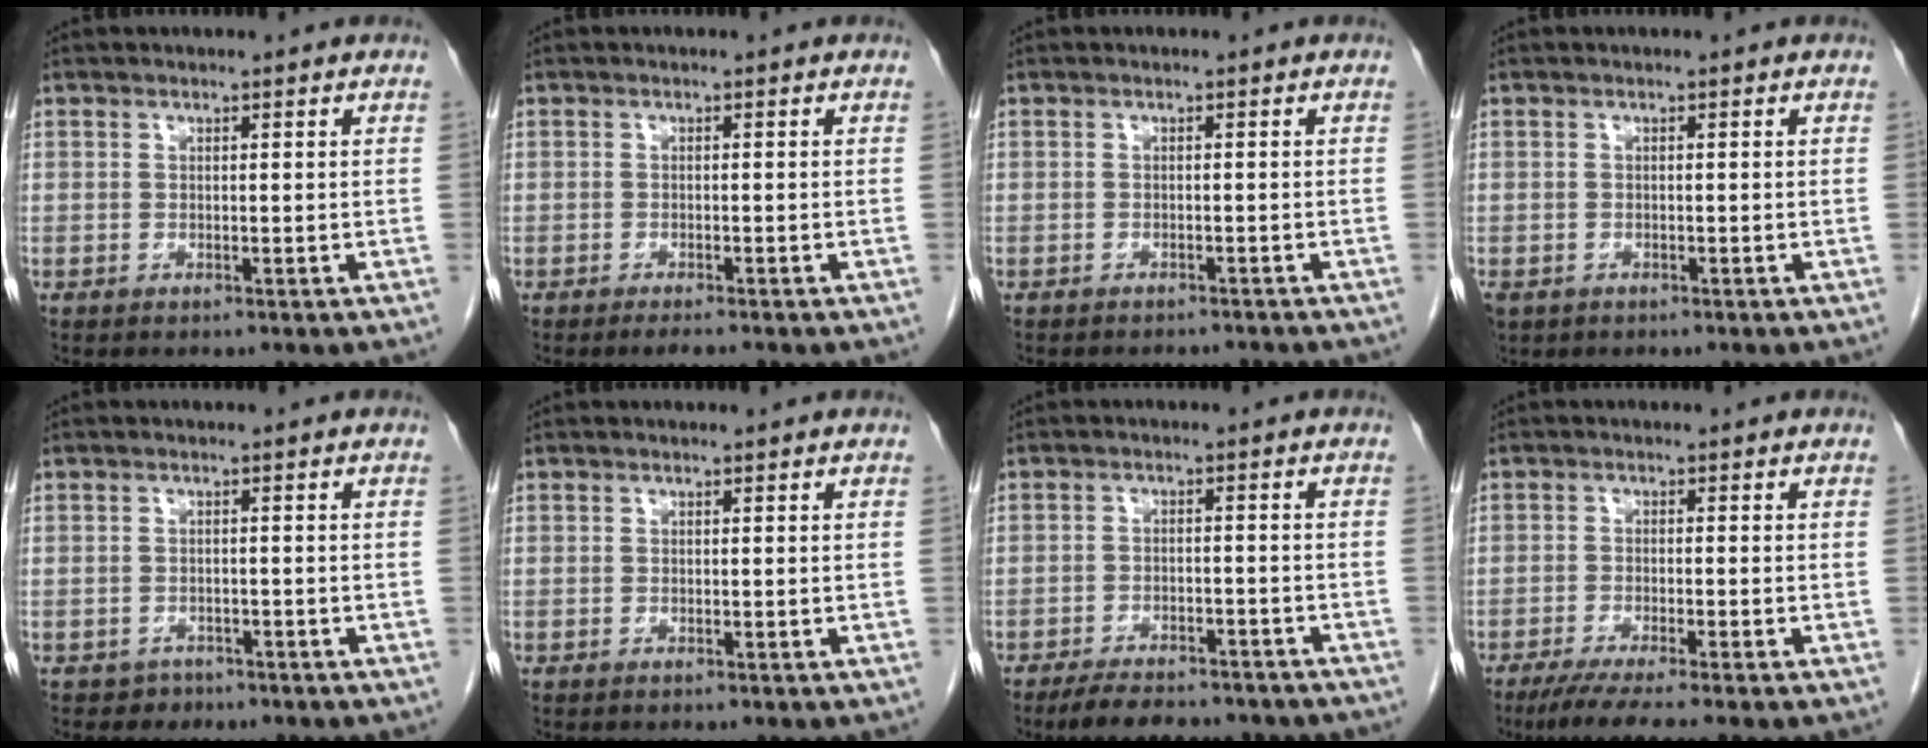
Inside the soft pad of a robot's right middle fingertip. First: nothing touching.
{"total": 2.0, "force": [-1.6, 0.2, 1.1], "torque": [-0.019, -0.005, -0.022]}
{"total": 3.9, "force": [-3.8, 0.9, 0.6], "torque": [-0.004, -0.005, -0.046]}
{"total": 2.7, "force": [-1.5, 2.0, 0.9], "torque": [-0.022, -0.003, -0.023]}
{"total": 1.7, "force": [-1.2, 1.2, -0.3], "torque": [-0.002, 0.008, -0.016]}
{"total": 0.0}
{"total": 12.2, "force": [-10.6, 3.5, 4.9], "torque": [-0.072, 0.003, -0.137]}
{"total": 6.8, "force": [-5.2, -0.4, 4.4], "torque": [-0.064, -0.016, -0.082]}